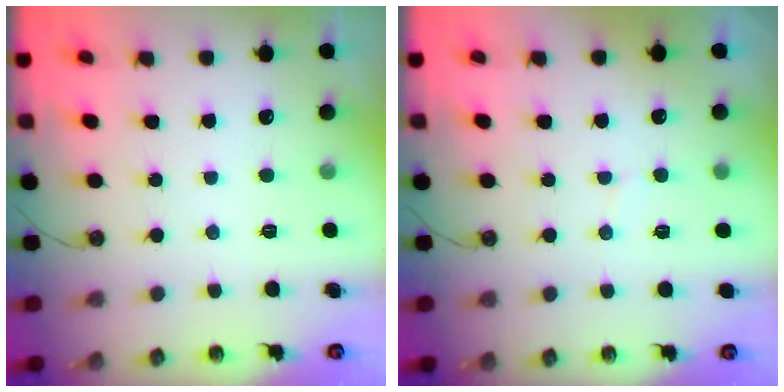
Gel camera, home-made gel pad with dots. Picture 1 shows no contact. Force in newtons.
{"total": 2.7, "press": 2.4, "slide": 1.2}